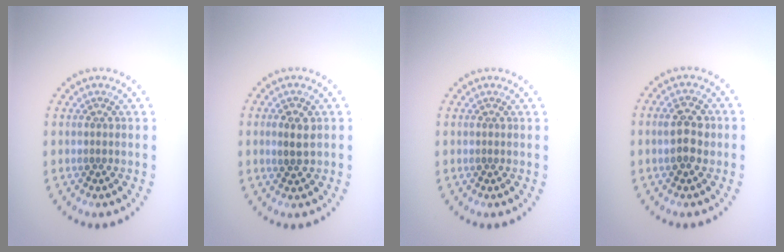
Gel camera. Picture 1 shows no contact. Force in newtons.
{"total": 2.1, "press": 2.0, "slide": 0.3}
{"total": 0.0}
{"total": 2.7, "press": 2.7, "slide": 0.0}